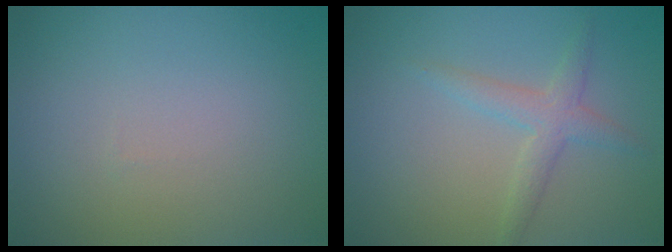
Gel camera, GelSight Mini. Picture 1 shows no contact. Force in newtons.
{"total": 2.2, "press": 2.2, "slide": 0.1}